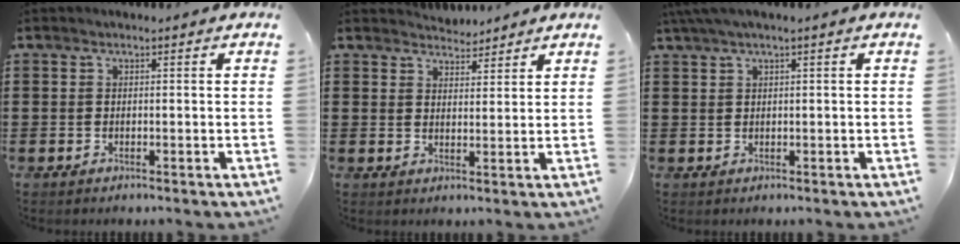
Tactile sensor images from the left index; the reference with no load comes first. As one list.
[{"total": 3.1, "force": [3.1, 0.4, -0.3], "torque": [-0.003, -0.006, 0.059]}, {"total": 1.9, "force": [0.9, 0.0, 1.7], "torque": [-0.031, -0.001, 0.017]}]